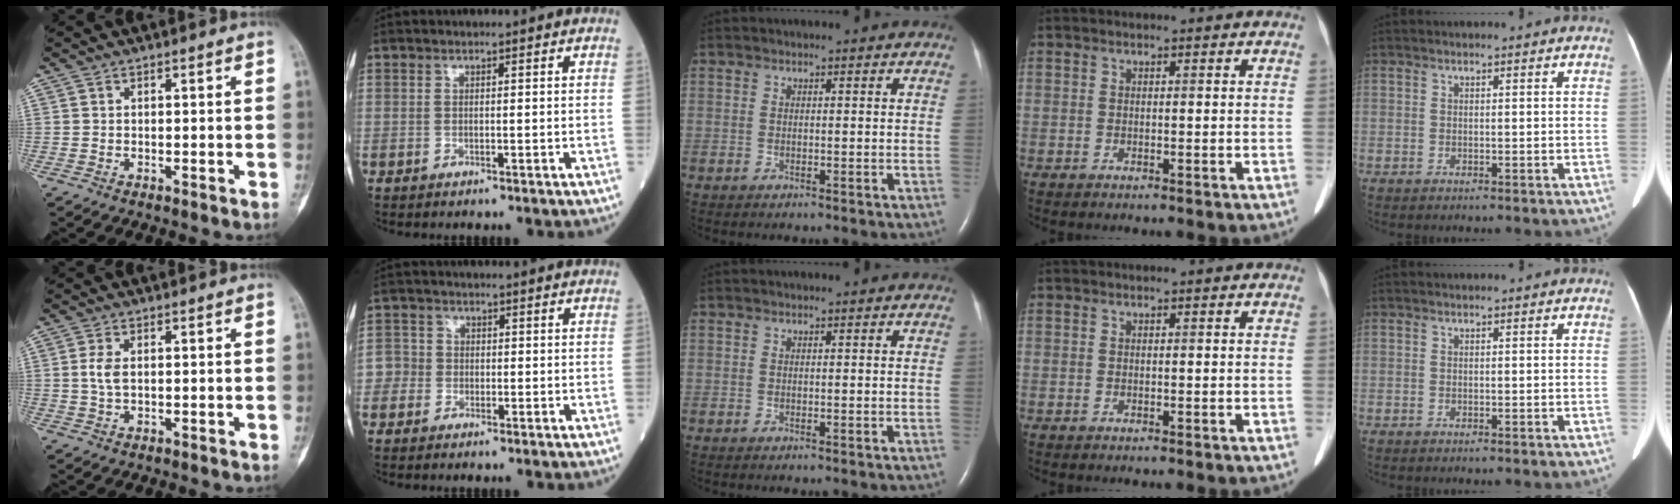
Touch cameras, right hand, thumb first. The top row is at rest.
{"thumb": {"total": 3.0, "force": [0.4, 1.6, 2.5], "torque": [-0.055, 0.002, 0.009]}, "index": {"total": 2.9, "force": [-1.0, 2.7, 0.2], "torque": [0.001, 0.011, -0.029]}}